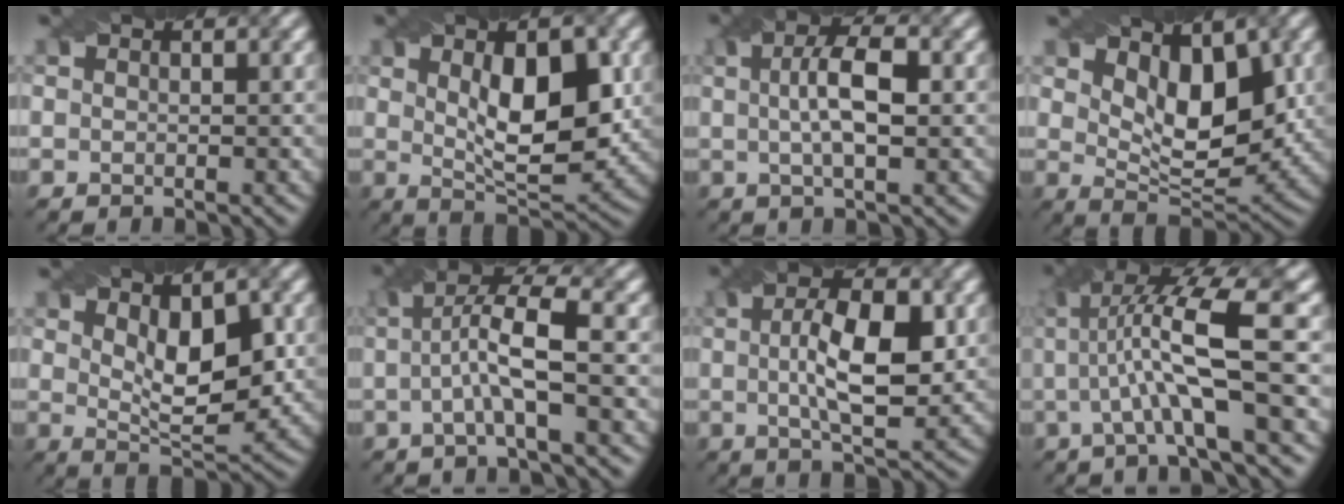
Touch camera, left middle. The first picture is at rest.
{"total": 8.5, "force": [1.5, 3.2, 7.7], "torque": [-0.115, 0.003, 0.027]}
{"total": 4.7, "force": [0.5, 1.3, 4.5], "torque": [-0.078, 0.009, 0.008]}
{"total": 6.7, "force": [2.5, 3.4, 5.3], "torque": [-0.087, -0.016, 0.040]}
{"total": 6.5, "force": [1.5, 2.7, 5.7], "torque": [-0.088, -0.001, 0.027]}
{"total": 5.4, "force": [-0.1, 1.0, 5.3], "torque": [-0.103, 0.013, -0.007]}
{"total": 7.5, "force": [0.7, 2.5, 7.0], "torque": [-0.117, 0.006, 0.009]}
{"total": 9.0, "force": [1.1, 1.8, 8.7], "torque": [-0.144, 0.010, 0.018]}